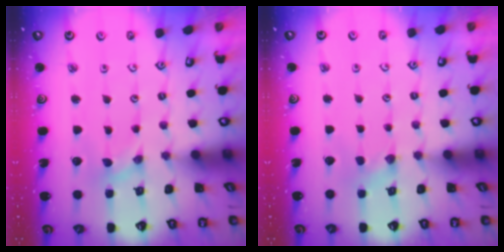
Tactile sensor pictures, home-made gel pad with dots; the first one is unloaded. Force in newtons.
{"total": 1.1, "press": 1.1, "slide": 0.3}